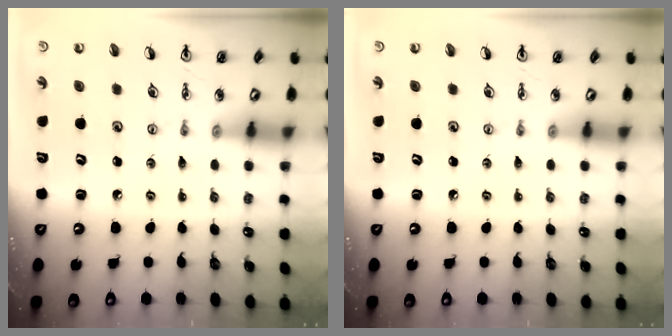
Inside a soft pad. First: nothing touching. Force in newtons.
{"total": 0.0}